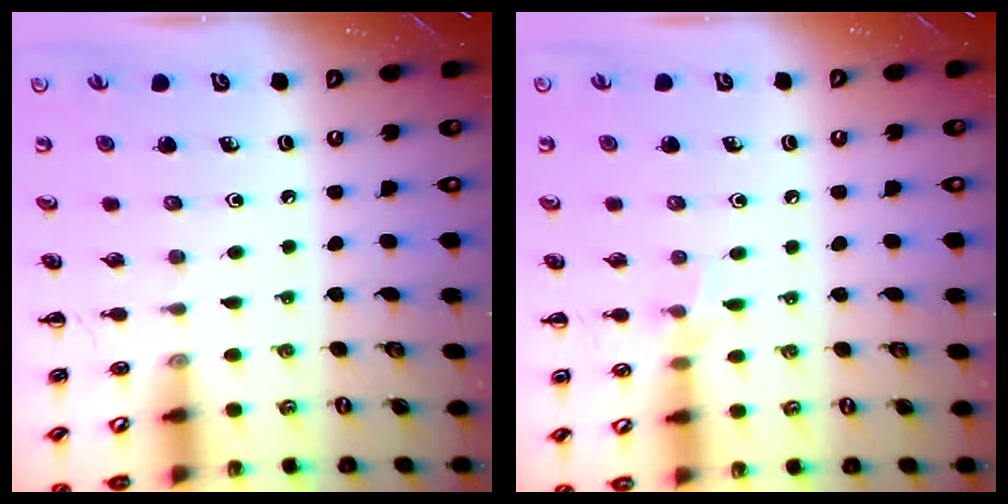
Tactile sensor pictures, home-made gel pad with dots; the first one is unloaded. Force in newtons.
{"total": 5.7, "press": 5.4, "slide": 1.5}